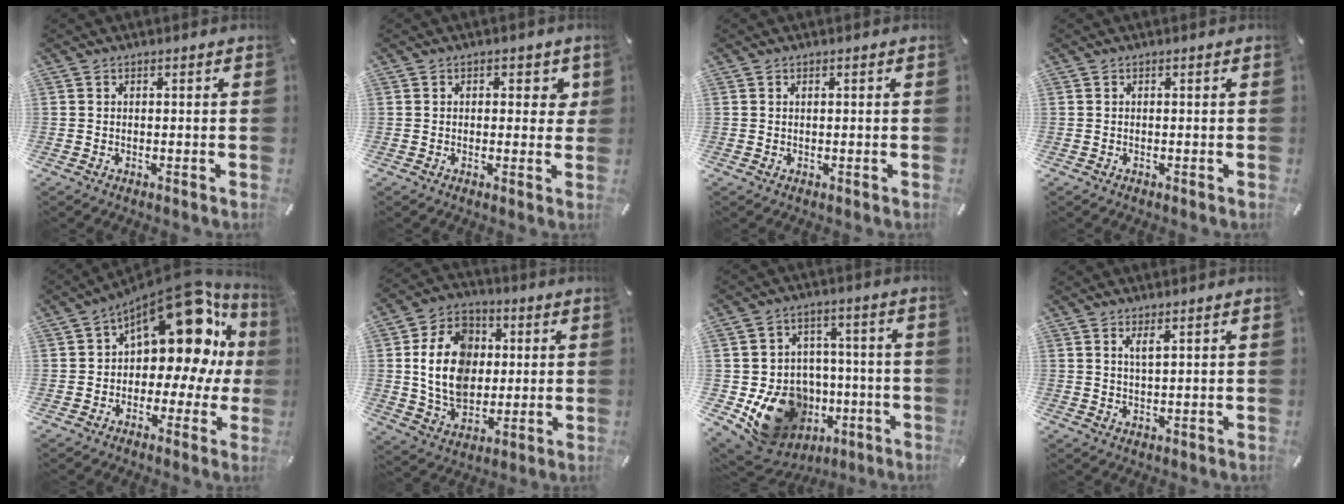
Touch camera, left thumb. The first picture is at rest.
{"total": 3.5, "force": [1.0, 2.5, 2.3], "torque": [-0.009, -0.005, 0.007]}
{"total": 0.5, "force": [0.2, 0.3, 0.4], "torque": [-0.008, -0.001, 0.004]}
{"total": 0.0}
{"total": 18.8, "force": [8.4, 10.1, 13.5], "torque": [-0.180, -0.070, 0.140]}
{"total": 15.6, "force": [1.4, 12.4, 9.4], "torque": [-0.200, 0.019, 0.027]}
{"total": 18.5, "force": [-5.5, 15.5, 8.5], "torque": [-0.131, 0.029, -0.063]}
{"total": 2.7, "force": [1.5, 0.5, 2.1], "torque": [-0.045, 0.000, 0.026]}